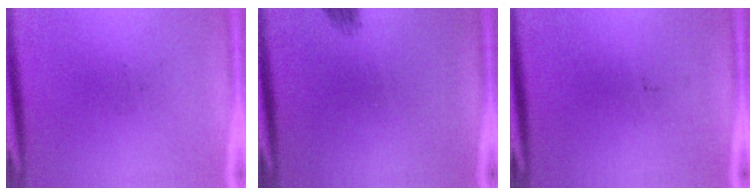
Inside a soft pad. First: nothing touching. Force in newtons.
{"total": 1.3}
{"total": 0.0}